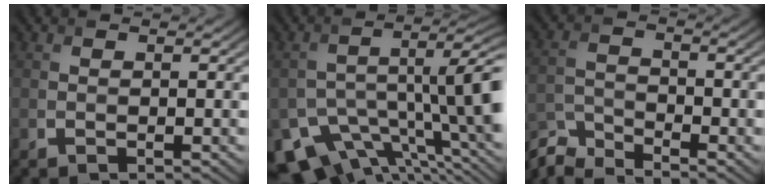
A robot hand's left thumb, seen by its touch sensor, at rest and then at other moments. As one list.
[{"total": 13.3, "force": [-6.8, 6.4, 9.5], "torque": [-0.165, -0.047, -0.088]}, {"total": 6.3, "force": [-5.8, 1.2, 2.1], "torque": [-0.055, -0.012, -0.126]}]